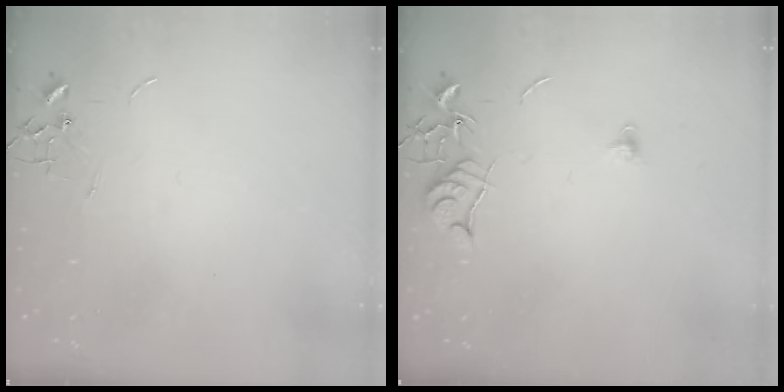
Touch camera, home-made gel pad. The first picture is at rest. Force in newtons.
{"total": 7.3, "press": 7.3, "slide": 0.7}